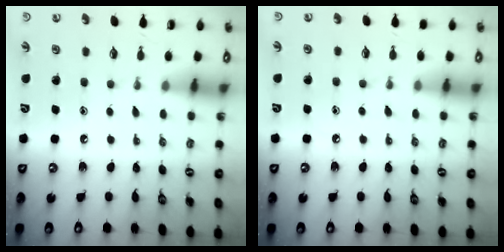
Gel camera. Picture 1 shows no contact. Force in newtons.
{"total": 4.8, "press": 4.7, "slide": 0.8}